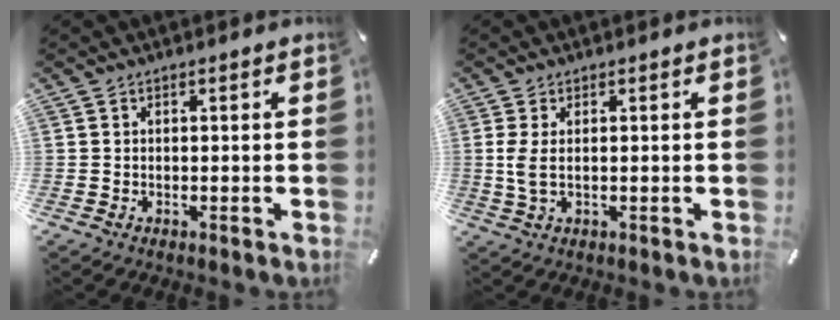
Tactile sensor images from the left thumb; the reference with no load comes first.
{"total": 3.9, "force": [0.3, 1.1, 3.7], "torque": [-0.084, -0.005, 0.003]}